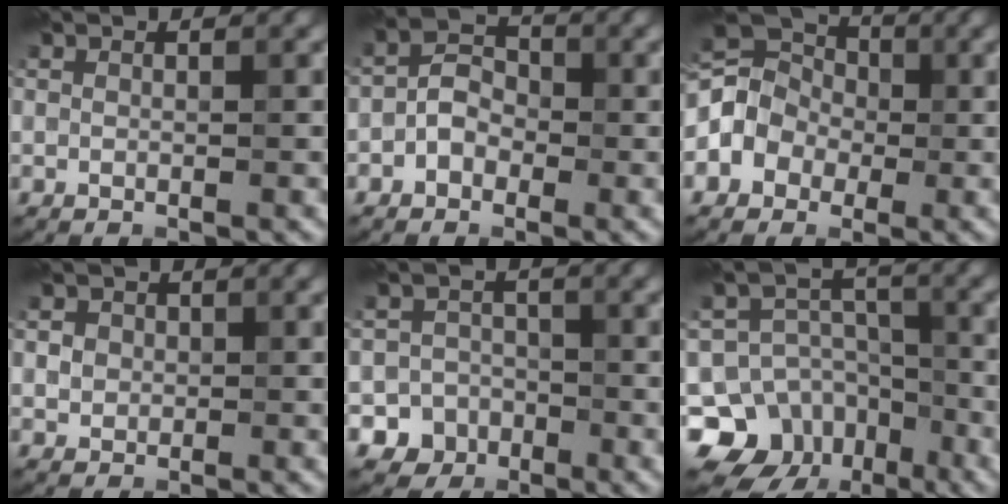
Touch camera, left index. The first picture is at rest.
{"total": 2.7, "force": [-1.0, 2.0, 1.5], "torque": [-0.021, 0.008, -0.027]}
{"total": 5.8, "force": [-1.0, 5.1, 2.6], "torque": [-0.025, 0.014, -0.041]}
{"total": 1.7, "force": [0.3, 1.5, 0.6], "torque": [-0.006, 0.004, 0.009]}
{"total": 4.3, "force": [-2.4, 3.5, 0.4], "torque": [0.029, -0.001, -0.051]}
{"total": 12.1, "force": [-7.0, 9.5, 2.8], "torque": [-0.051, -0.002, -0.129]}